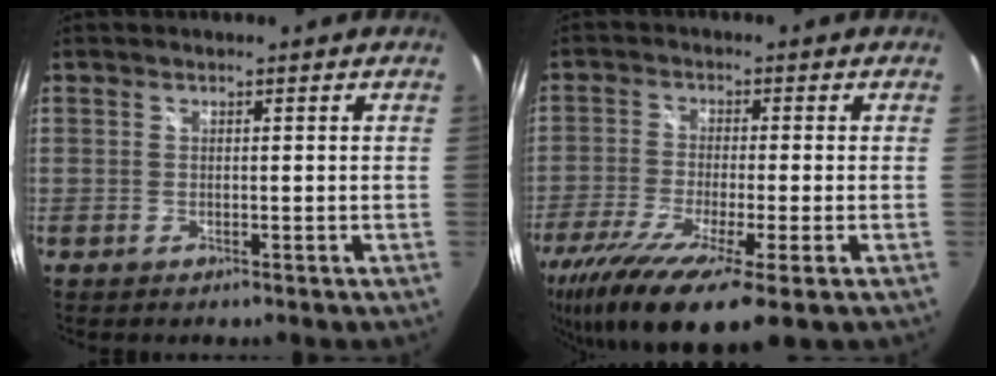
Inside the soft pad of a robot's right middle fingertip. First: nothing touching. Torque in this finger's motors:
{"motor_torque": [1.58, -0.56, 0.98, 0.21]}